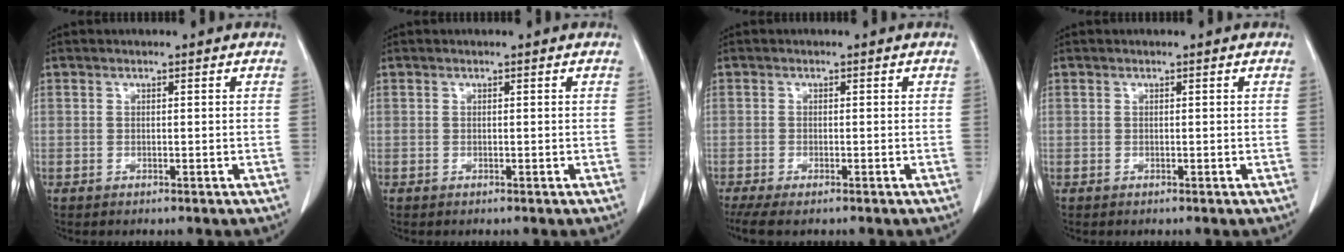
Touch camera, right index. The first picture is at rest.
{"total": 0.0}
{"total": 5.3, "force": [-4.0, 1.2, 3.3], "torque": [-0.057, -0.011, -0.066]}
{"total": 0.0}